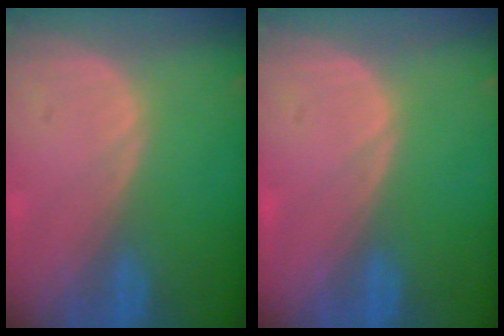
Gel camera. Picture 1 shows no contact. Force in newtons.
{"total": 0.0}